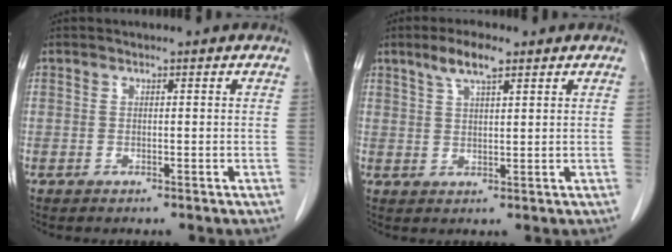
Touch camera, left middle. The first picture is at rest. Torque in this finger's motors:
{"motor_torque": [0.63, -0.55, 0.04, 0.03]}